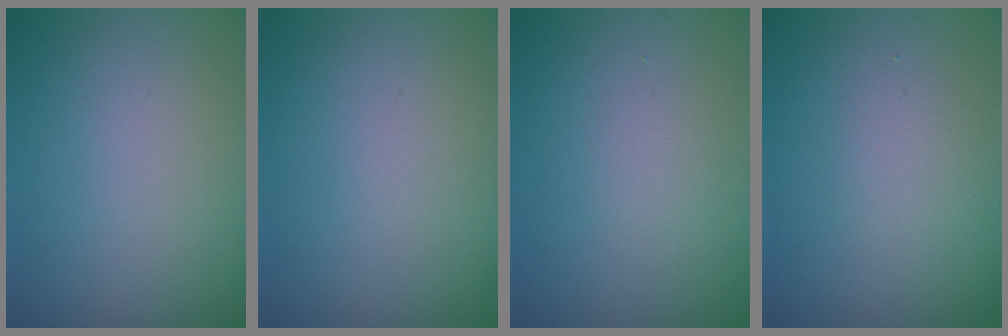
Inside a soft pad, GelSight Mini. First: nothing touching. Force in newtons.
{"total": 0.0}
{"total": 0.9, "press": 0.9, "slide": 0.0}
{"total": 1.6, "press": 1.6, "slide": 0.1}